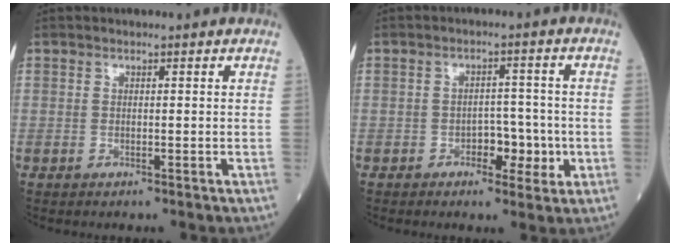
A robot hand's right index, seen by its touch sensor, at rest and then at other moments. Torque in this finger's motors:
{"motor_torque": [0.10, -0.06, 0.03, 0.04]}